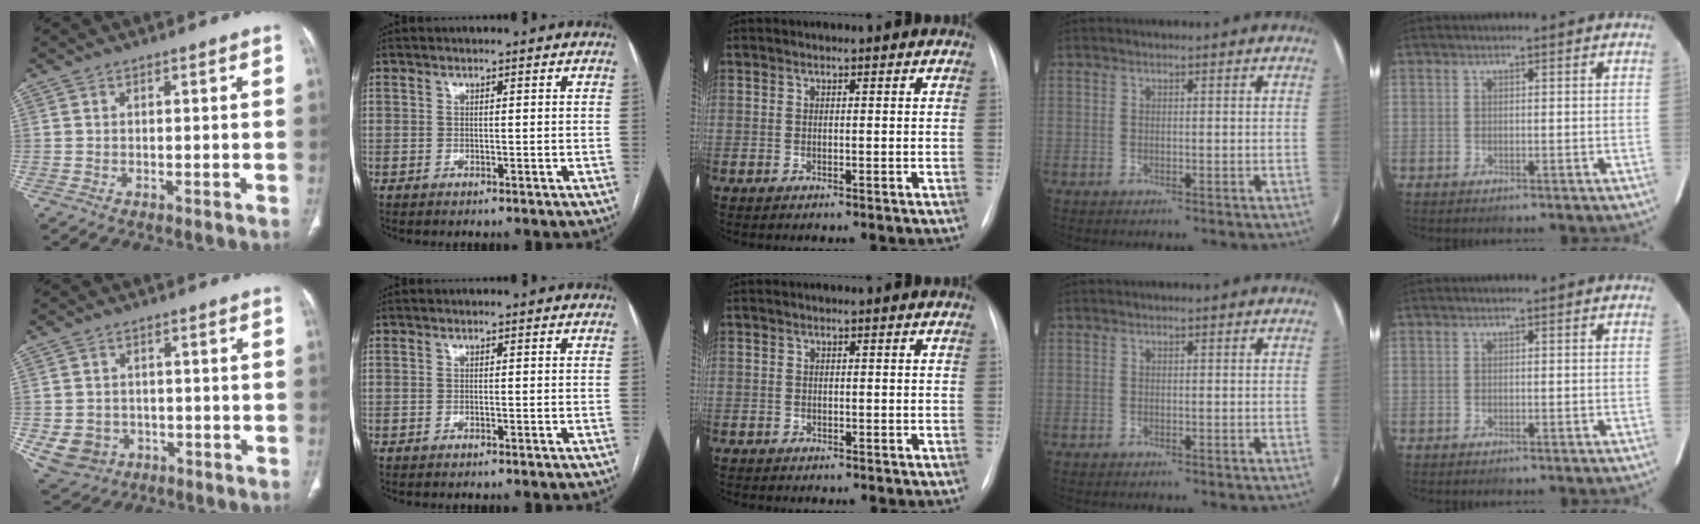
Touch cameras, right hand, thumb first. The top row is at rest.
{"thumb": {"total": 7.6, "force": [-2.2, 6.8, 2.8], "torque": [-0.050, 0.014, -0.020]}, "middle": {"total": 2.5, "force": [-2.1, 1.2, 0.8], "torque": [-0.015, 0.001, -0.024]}}